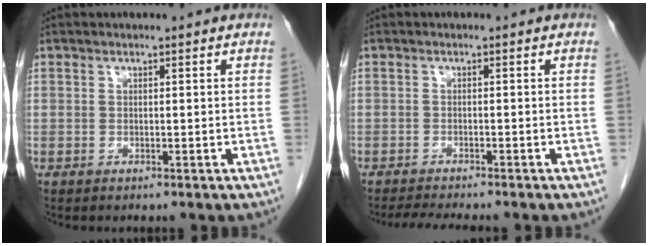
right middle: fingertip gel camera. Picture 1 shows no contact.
{"total": 4.8, "force": [-4.3, 0.1, 2.0], "torque": [-0.032, -0.015, -0.067]}